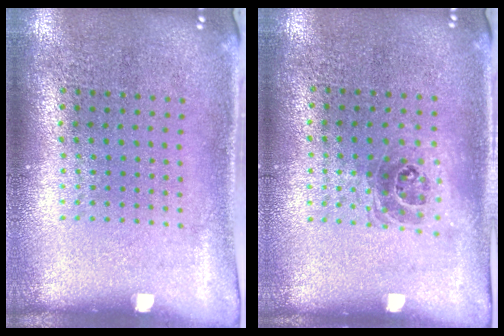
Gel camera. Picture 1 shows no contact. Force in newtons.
{"total": 1.1, "press": 0.9, "slide": 0.6}